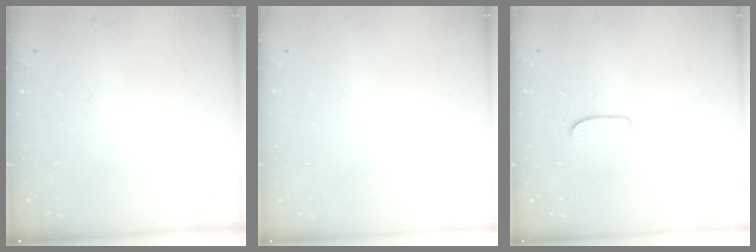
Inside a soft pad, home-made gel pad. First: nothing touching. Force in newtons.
{"total": 0.0}
{"total": 4.8, "press": 4.7, "slide": 0.6}